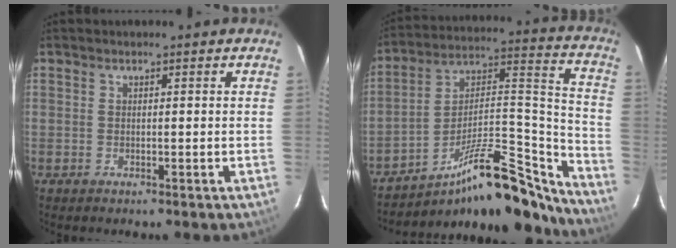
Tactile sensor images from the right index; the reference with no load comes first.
{"total": 23.0, "force": [-19.1, 5.5, 11.6], "torque": [-0.148, 0.037, -0.291]}